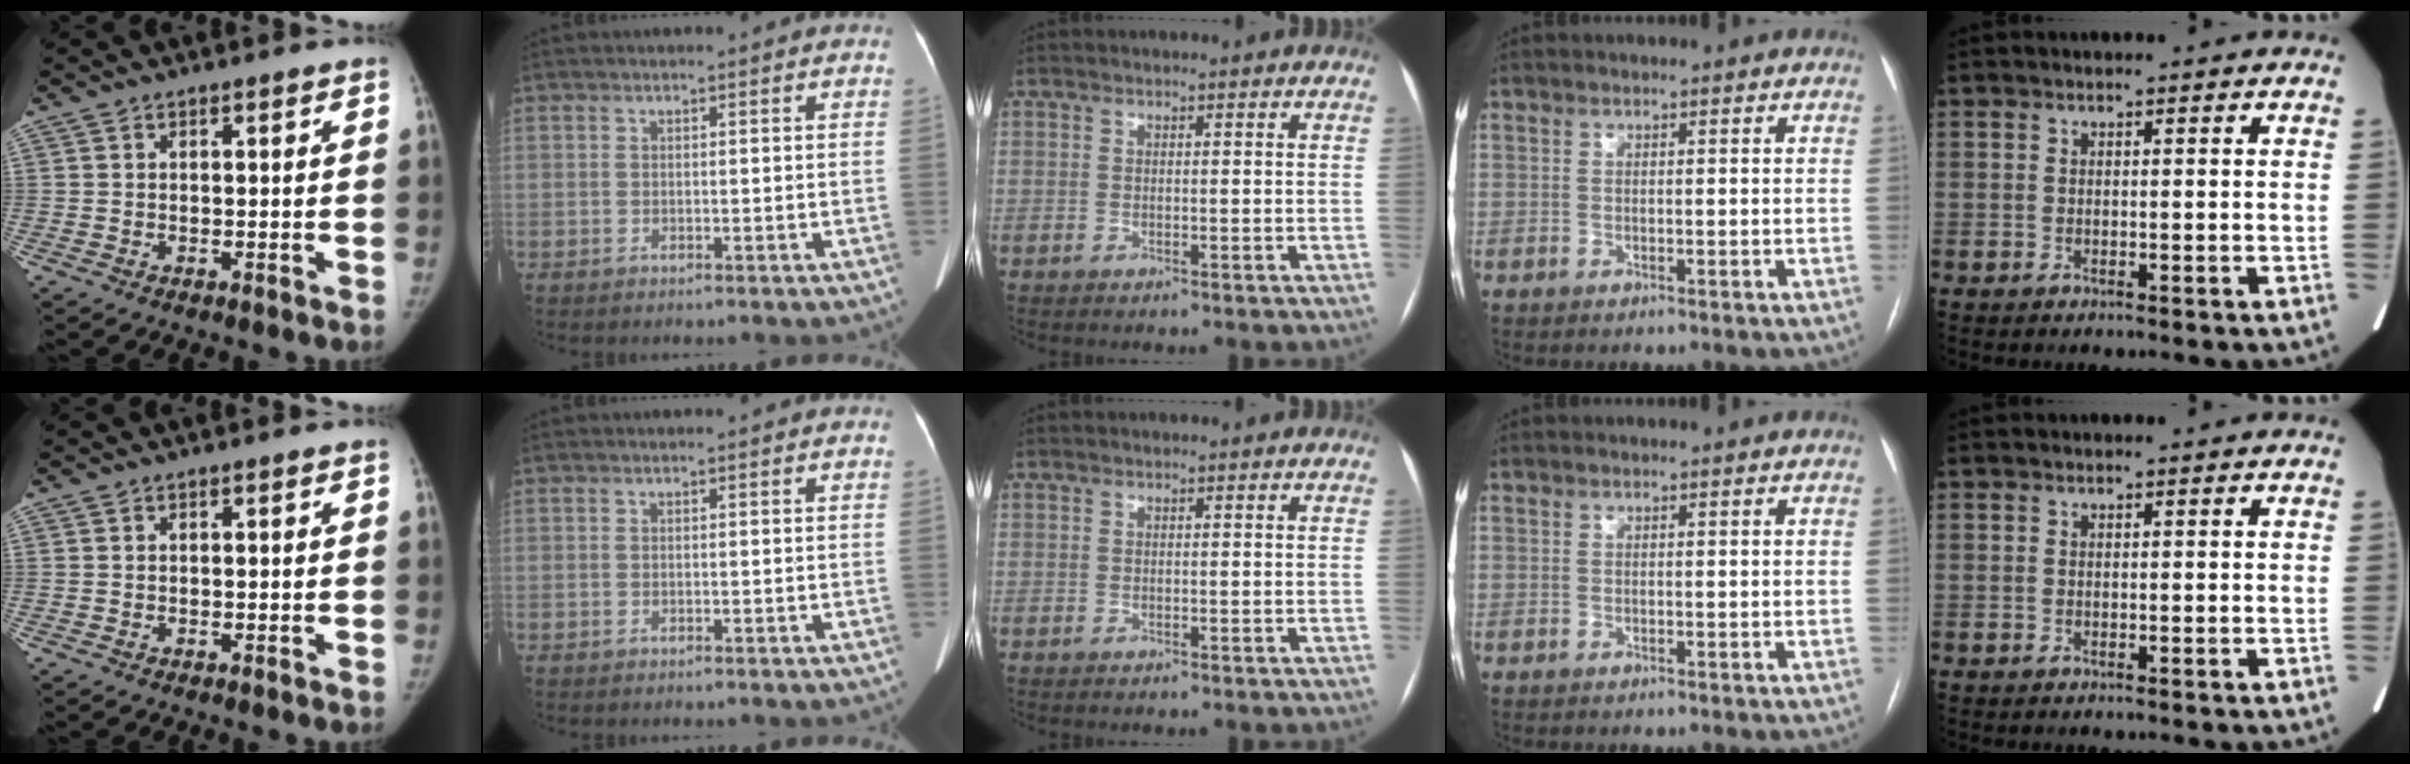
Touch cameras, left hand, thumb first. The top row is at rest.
{}